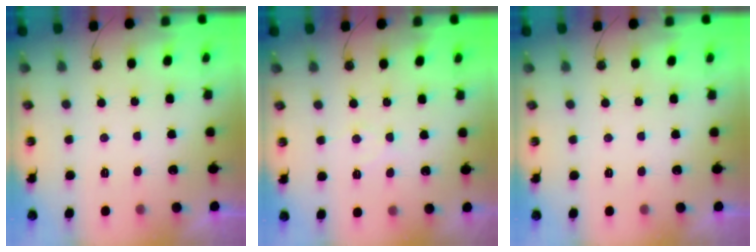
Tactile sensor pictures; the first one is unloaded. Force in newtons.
{"total": 5.5, "press": 5.4, "slide": 0.8}
{"total": 0.0}